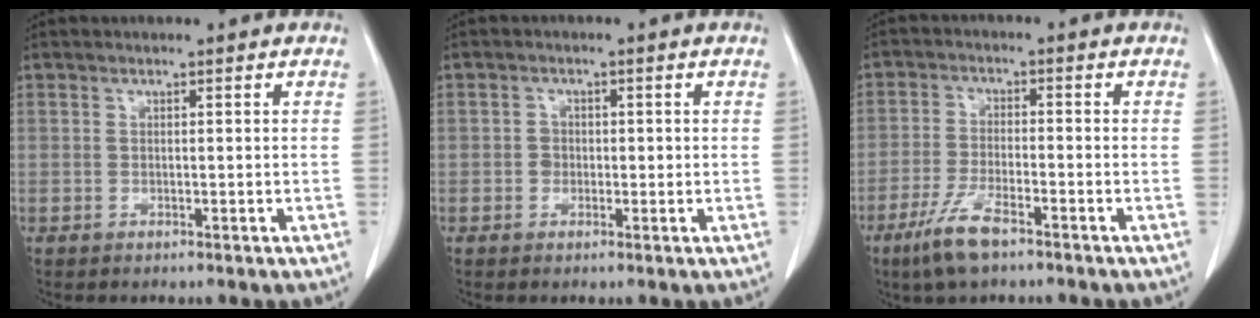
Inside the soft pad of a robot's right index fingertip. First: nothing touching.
{"total": 1.6, "force": [-0.3, 1.5, 0.6], "torque": [-0.005, 0.007, -0.006]}
{"total": 6.8, "force": [-4.6, 1.2, 4.9], "torque": [-0.108, -0.011, -0.085]}